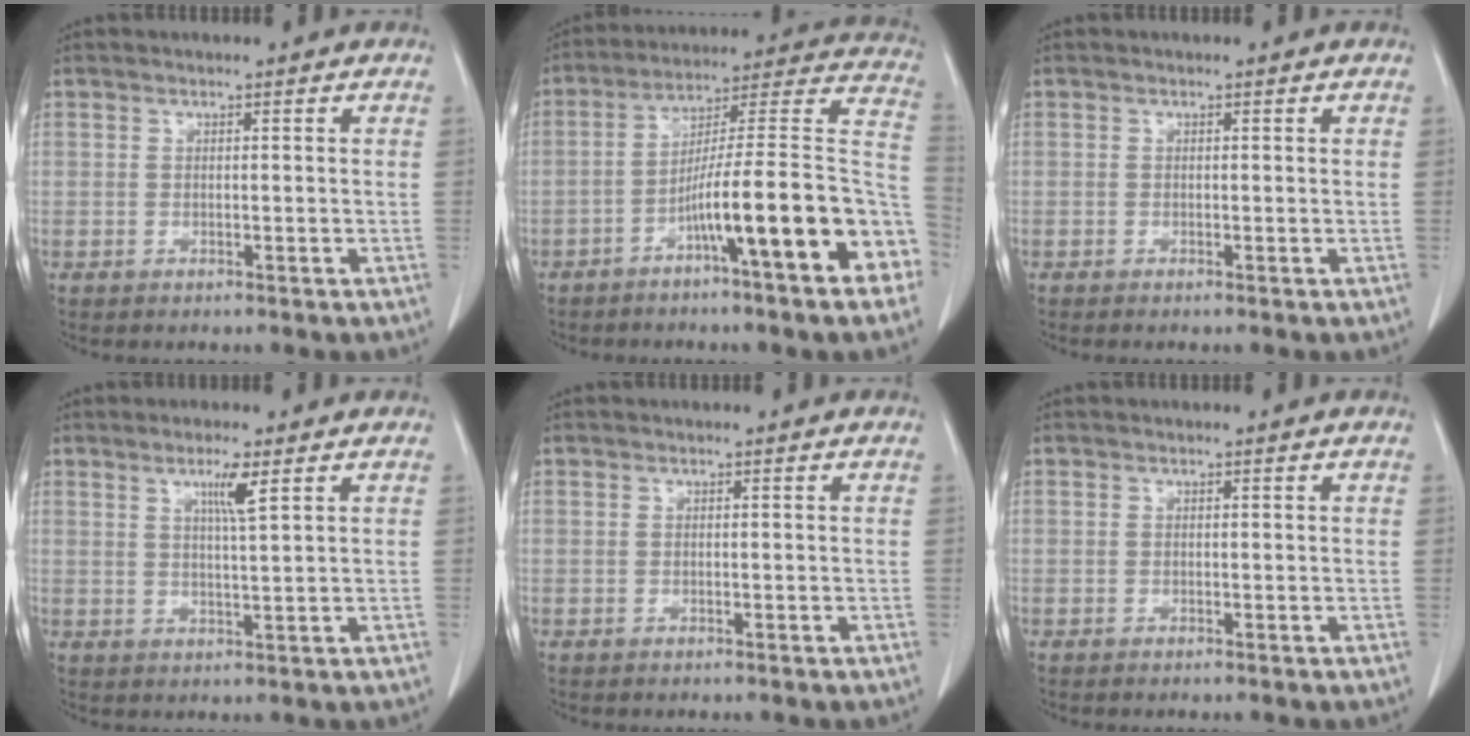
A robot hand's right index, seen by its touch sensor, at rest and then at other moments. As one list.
[{"total": 20.0, "force": [-7.9, 1.1, 18.4], "torque": [-0.206, 0.028, -0.121]}, {"total": 0.0}, {"total": 4.0, "force": [2.0, -0.2, 3.4], "torque": [-0.063, -0.005, 0.037]}, {"total": 0.0}, {"total": 0.0}]